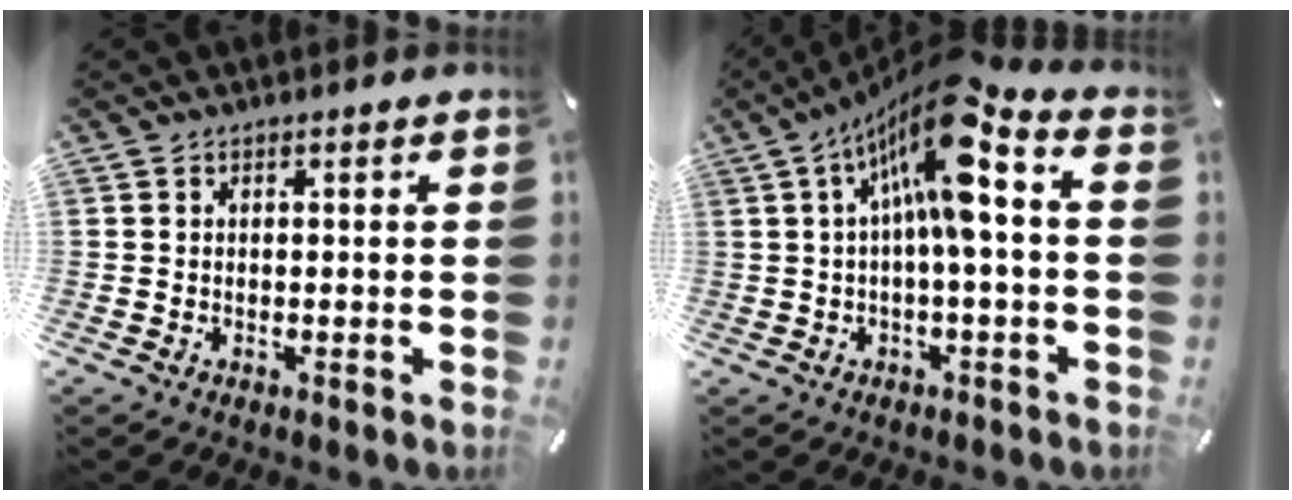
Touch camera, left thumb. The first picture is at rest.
{"total": 15.1, "force": [3.9, 4.0, 14.1], "torque": [-0.262, -0.023, 0.058]}